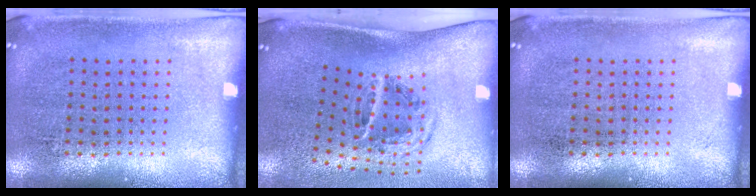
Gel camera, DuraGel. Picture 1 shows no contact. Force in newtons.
{"total": 2.1, "press": 1.2, "slide": 1.7}
{"total": 0.0}